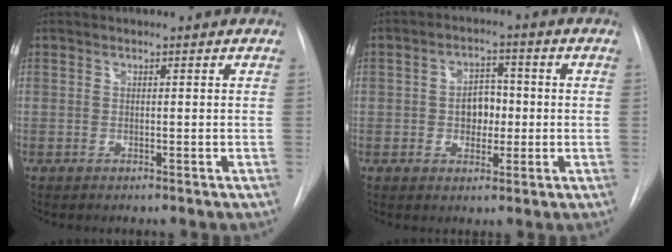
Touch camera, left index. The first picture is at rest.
{"total": 4.7, "force": [-0.8, 3.2, 3.4], "torque": [-0.051, 0.008, -0.011]}